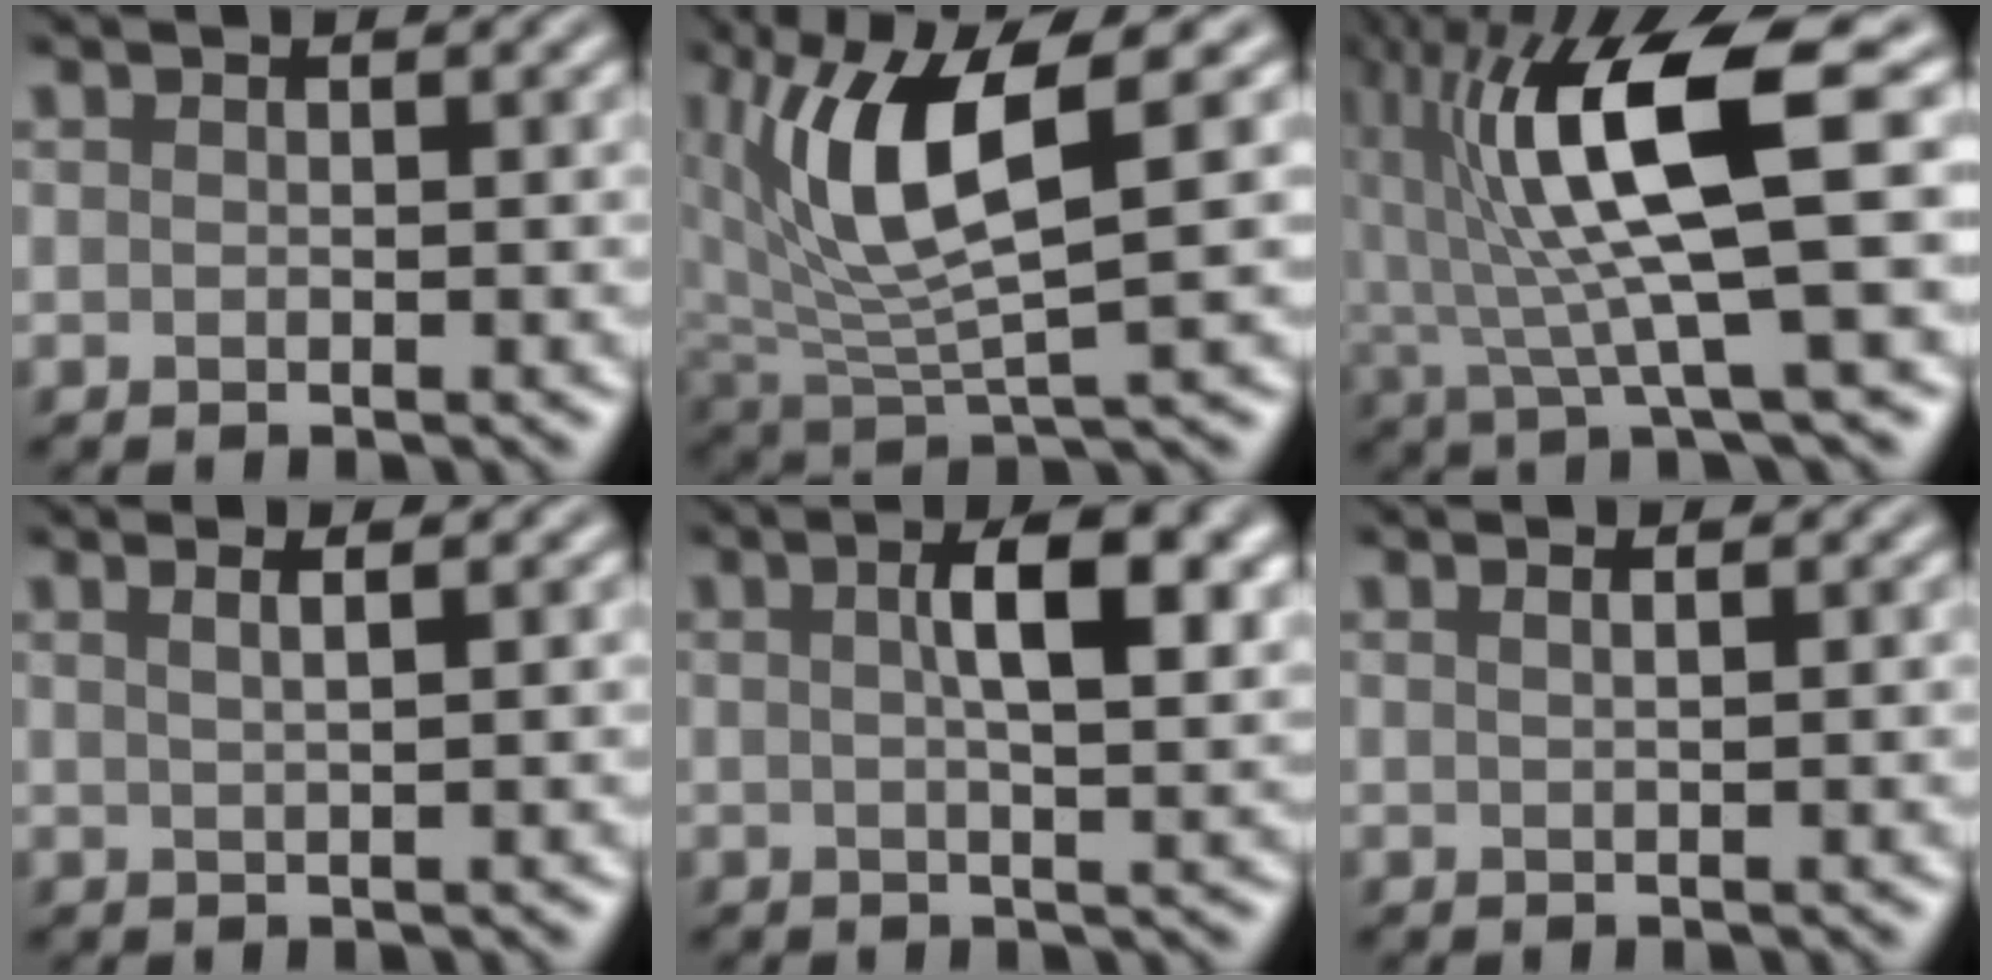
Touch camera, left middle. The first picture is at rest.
{"total": 7.7, "force": [2.1, 2.5, 6.9], "torque": [-0.154, -0.006, 0.045]}
{"total": 10.6, "force": [1.6, 2.2, 10.2], "torque": [-0.185, 0.001, 0.041]}
{"total": 3.2, "force": [1.6, 1.5, 2.3], "torque": [-0.005, 0.019, -0.009]}
{"total": 5.7, "force": [1.3, 1.7, 5.3], "torque": [-0.066, 0.010, 0.020]}
{"total": 2.5, "force": [1.2, 1.3, 1.7], "torque": [0.002, 0.013, -0.014]}